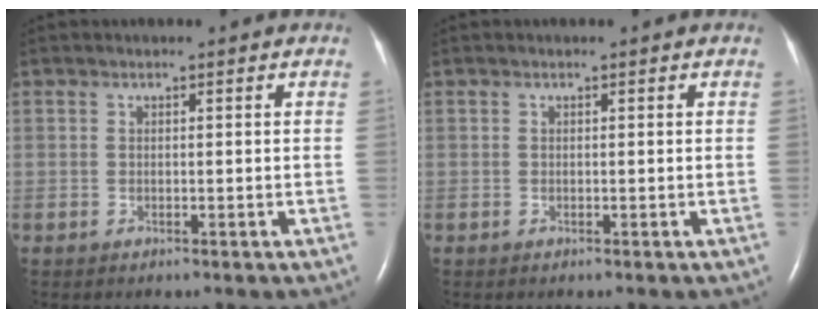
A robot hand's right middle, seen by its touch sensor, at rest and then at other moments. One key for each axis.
{"total": 0.0}